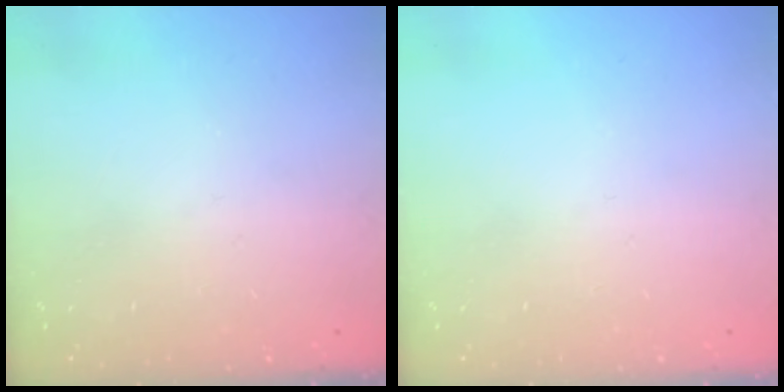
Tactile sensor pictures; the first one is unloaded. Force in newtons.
{"total": 0.0}